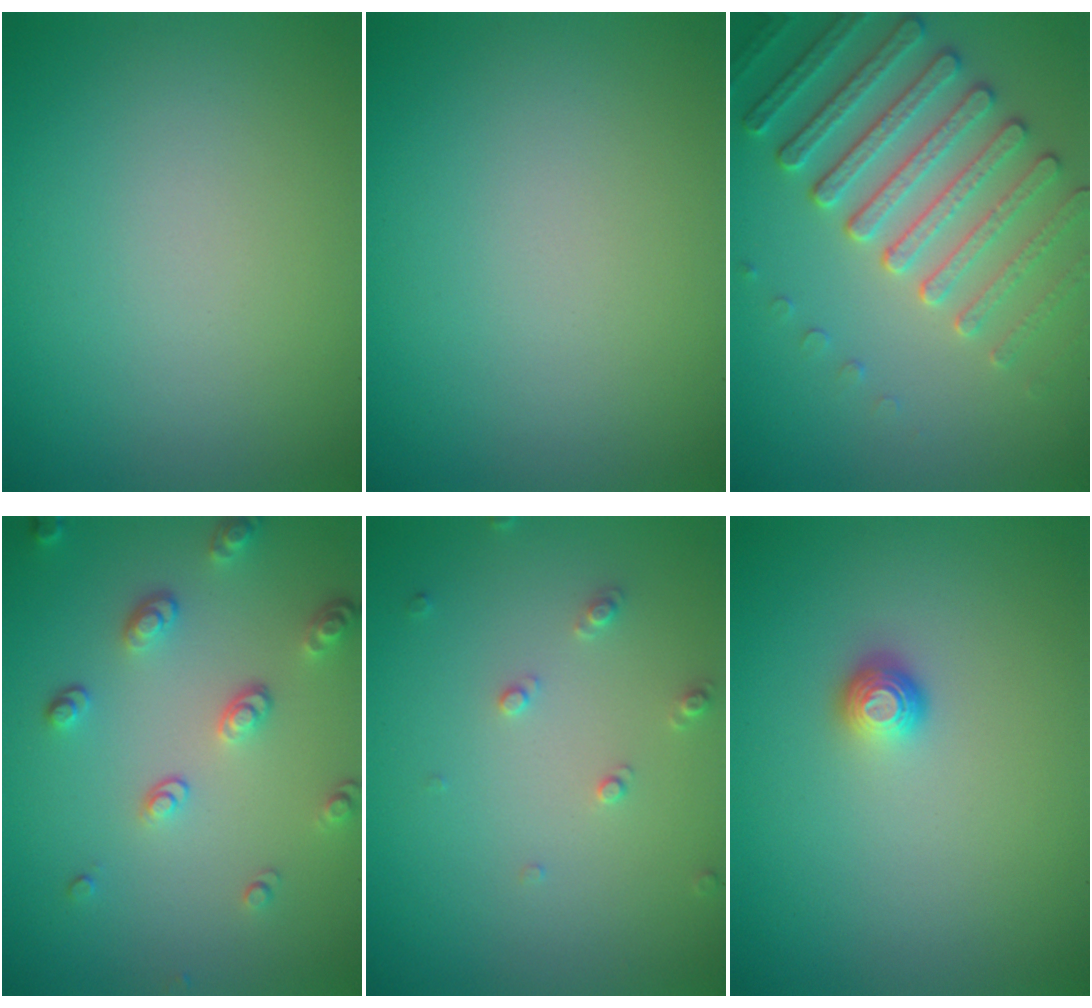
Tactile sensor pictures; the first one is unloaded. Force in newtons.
{"total": 0.0}
{"total": 5.1, "press": 4.8, "slide": 1.7}
{"total": 3.2, "press": 2.6, "slide": 2.0}
{"total": 1.3, "press": 1.2, "slide": 0.3}
{"total": 1.2, "press": 1.0, "slide": 0.6}